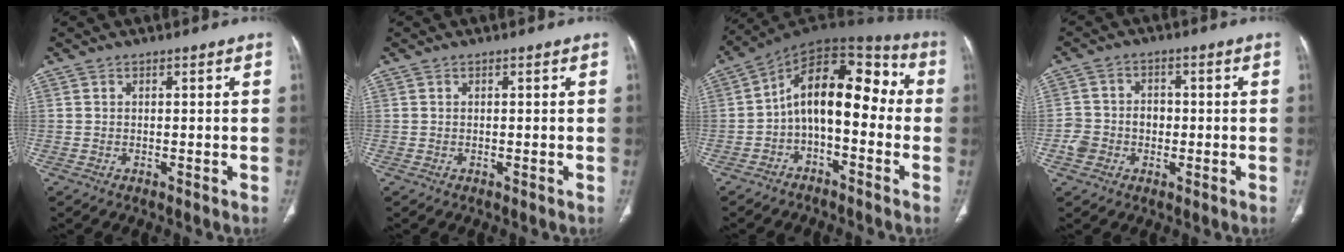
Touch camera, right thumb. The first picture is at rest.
{"total": 0.0}
{"total": 14.5, "force": [-1.6, 8.2, 11.9], "torque": [-0.151, 0.072, -0.039]}
{"total": 6.1, "force": [-1.4, 5.3, 2.5], "torque": [-0.030, 0.025, -0.028]}